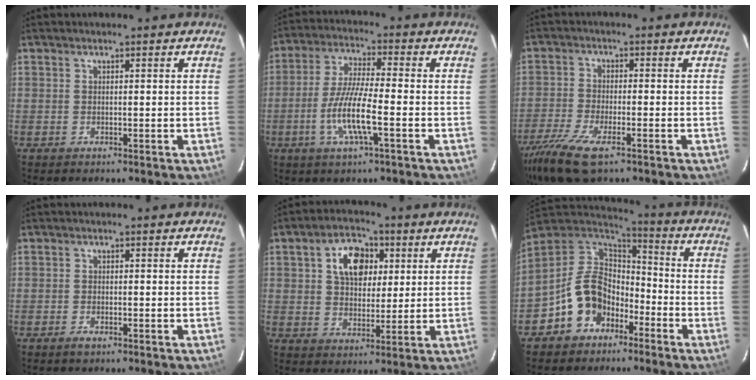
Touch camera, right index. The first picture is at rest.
{"total": 9.5, "force": [-3.3, 0.9, 8.9], "torque": [-0.185, -0.006, -0.064]}
{"total": 12.2, "force": [-8.2, 3.9, 8.2], "torque": [-0.193, -0.040, -0.158]}
{"total": 1.5, "force": [-1.1, 0.6, 0.9], "torque": [-0.018, -0.002, -0.022]}
{"total": 9.6, "force": [3.0, 6.5, 6.3], "torque": [-0.107, 0.027, 0.054]}
{"total": 13.8, "force": [-7.1, 10.2, 5.9], "torque": [-0.137, 0.031, -0.119]}